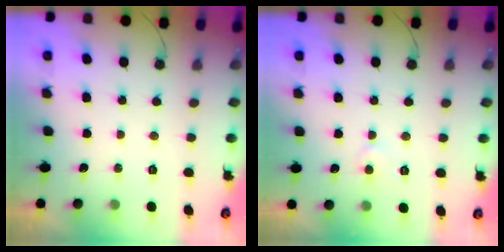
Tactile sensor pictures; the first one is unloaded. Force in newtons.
{"total": 4.7, "press": 4.6, "slide": 0.4}